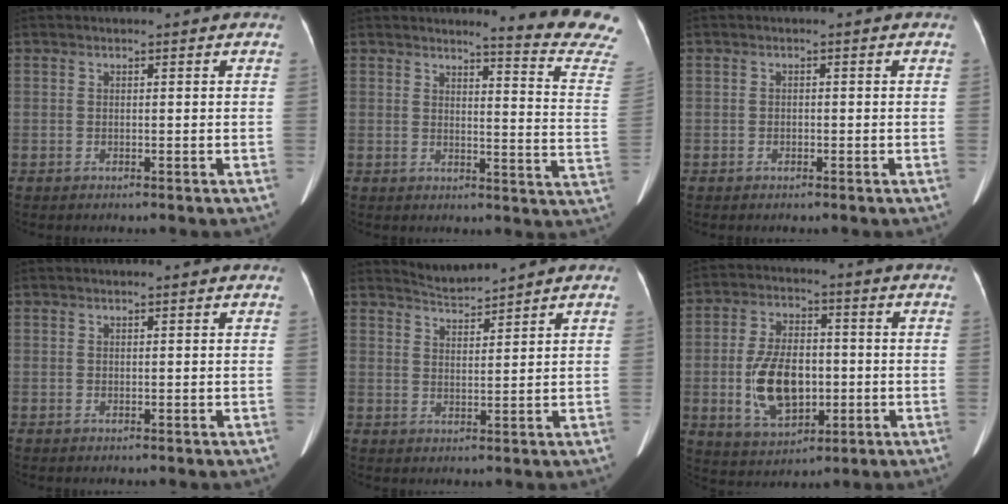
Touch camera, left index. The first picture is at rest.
{"total": 13.0, "force": [12.3, -2.0, 3.5], "torque": [-0.042, -0.119, 0.121]}
{"total": 0.7, "force": [-0.5, 0.5, 0.2], "torque": [-0.005, 0.002, -0.008]}
{"total": 0.0}
{"total": 3.1, "force": [2.9, -0.8, -0.5], "torque": [0.002, -0.001, 0.063]}
{"total": 11.5, "force": [-1.8, 6.5, 9.4], "torque": [-0.189, 0.006, -0.023]}